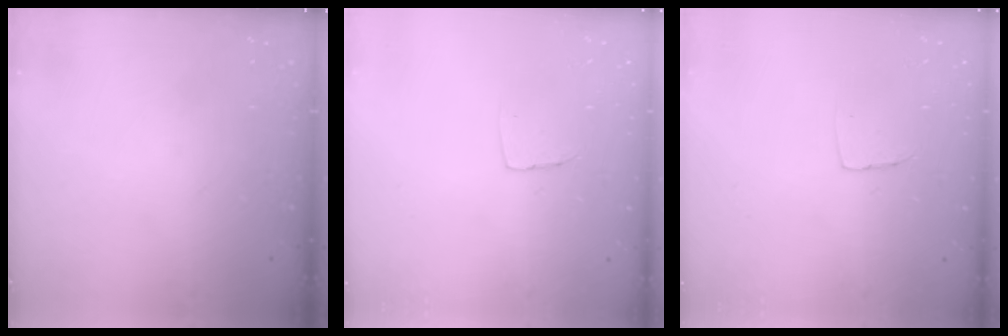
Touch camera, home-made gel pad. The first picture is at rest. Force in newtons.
{"total": 3.7, "press": 3.7, "slide": 0.2}
{"total": 3.7, "press": 3.7, "slide": 0.2}